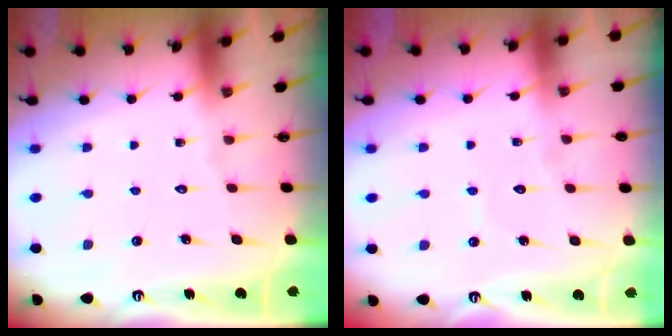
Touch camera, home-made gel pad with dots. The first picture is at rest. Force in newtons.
{"total": 3.3, "press": 3.3, "slide": 0.3}